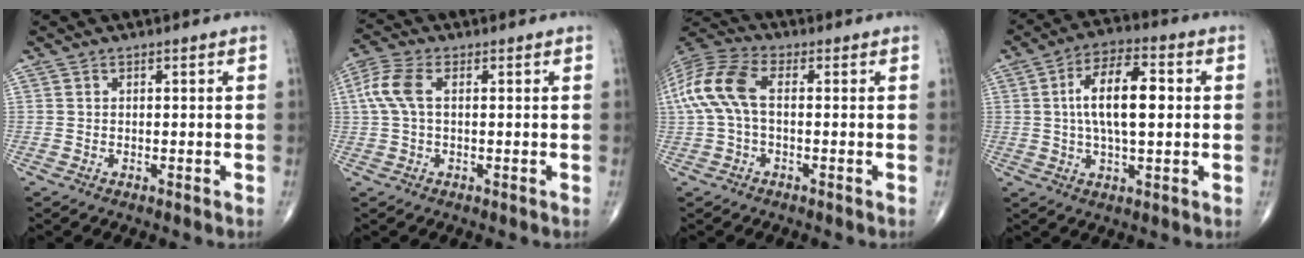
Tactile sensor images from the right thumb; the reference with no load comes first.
{"total": 6.3, "force": [1.1, 3.3, 5.2], "torque": [-0.141, 0.022, 0.019]}
{"total": 11.6, "force": [0.5, 6.2, 9.7], "torque": [-0.227, 0.033, 0.005]}
{"total": 12.5, "force": [1.3, 5.3, 11.3], "torque": [-0.194, 0.013, 0.017]}